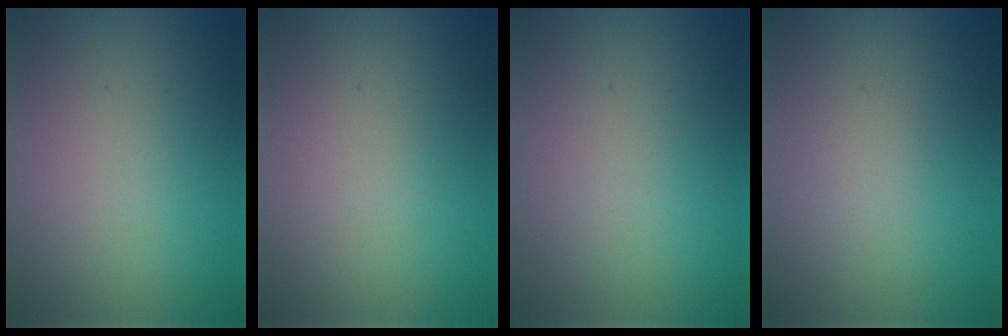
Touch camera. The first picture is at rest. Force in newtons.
{"total": 0.0}
{"total": 0.0}
{"total": 0.8, "press": 0.8, "slide": 0.0}